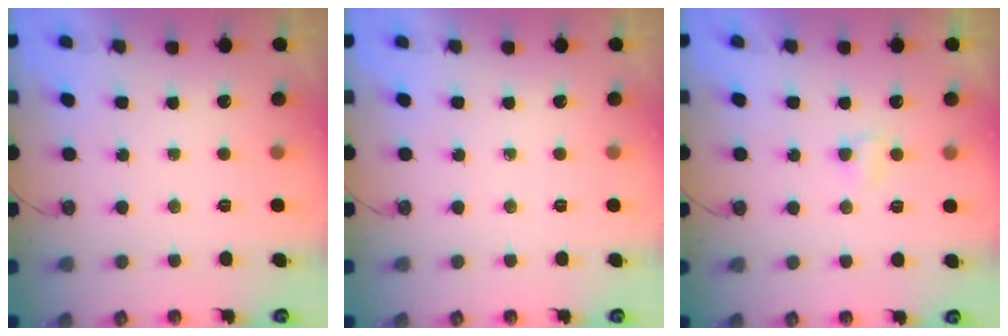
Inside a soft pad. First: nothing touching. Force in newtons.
{"total": 0.0}
{"total": 2.7, "press": 2.7, "slide": 0.4}